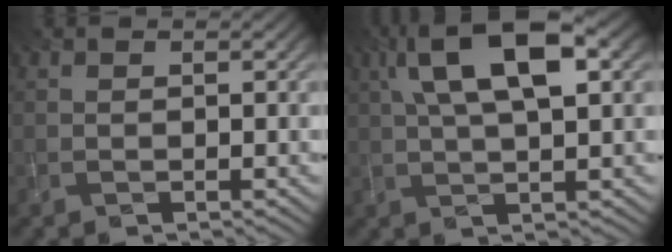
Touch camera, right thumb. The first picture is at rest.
{"total": 11.1, "force": [3.8, 4.0, 9.7], "torque": [-0.180, 0.012, 0.062]}